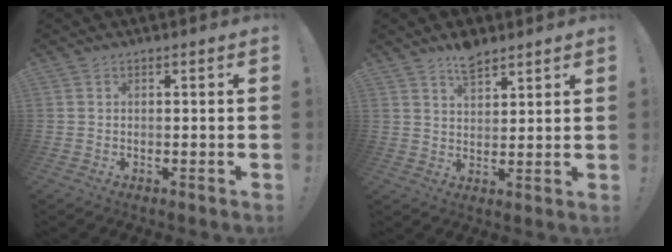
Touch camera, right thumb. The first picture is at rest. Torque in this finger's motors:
{"motor_torque": [-0.05, 1.36, 0.44, 0.22, 0.00]}